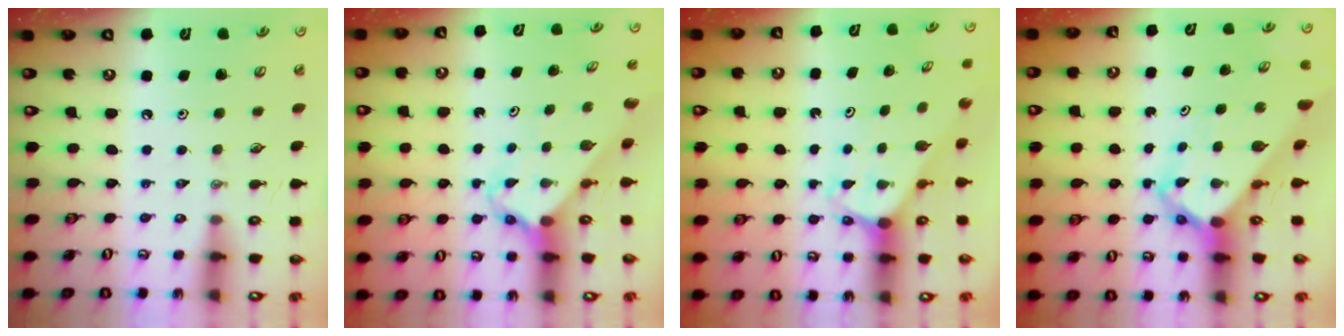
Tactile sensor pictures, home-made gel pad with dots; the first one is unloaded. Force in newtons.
{"total": 2.3, "press": 2.3, "slide": 0.2}
{"total": 1.8, "press": 1.8, "slide": 0.1}
{"total": 5.9, "press": 5.9, "slide": 0.4}